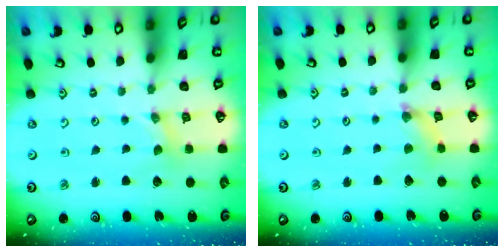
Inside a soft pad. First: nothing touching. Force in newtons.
{"total": 2.0, "press": 2.0, "slide": 0.3}